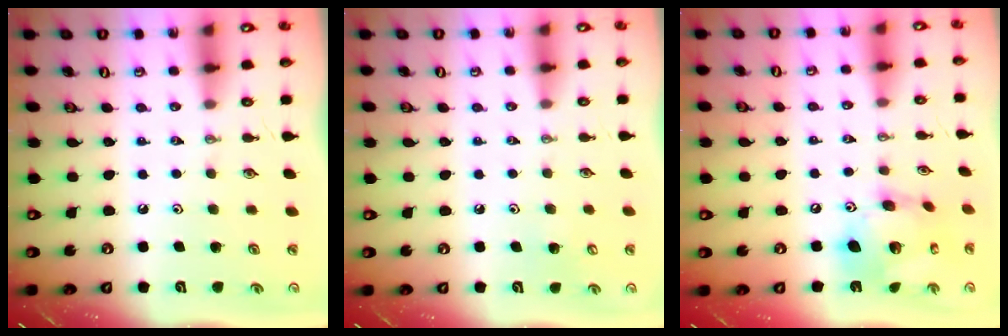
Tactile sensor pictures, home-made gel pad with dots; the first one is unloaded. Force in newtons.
{"total": 4.3, "press": 4.3, "slide": 0.4}
{"total": 16.4, "press": 16.3, "slide": 1.7}